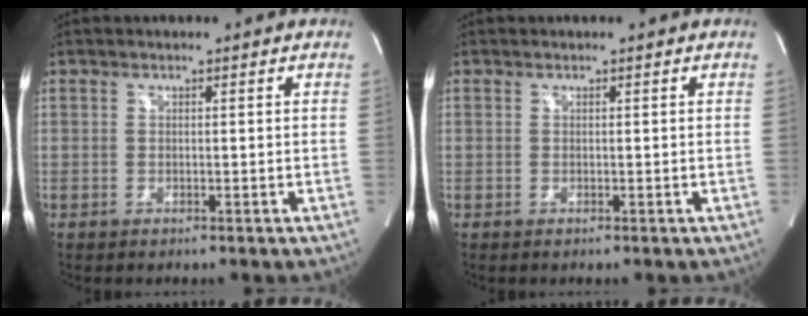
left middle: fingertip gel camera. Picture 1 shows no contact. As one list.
[{"total": 0.0}]